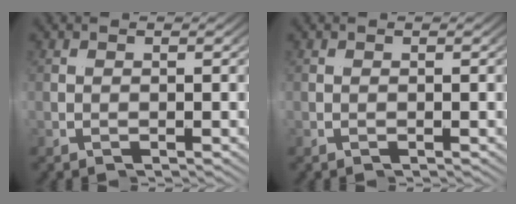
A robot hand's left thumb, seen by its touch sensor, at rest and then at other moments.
{"total": 0.0}